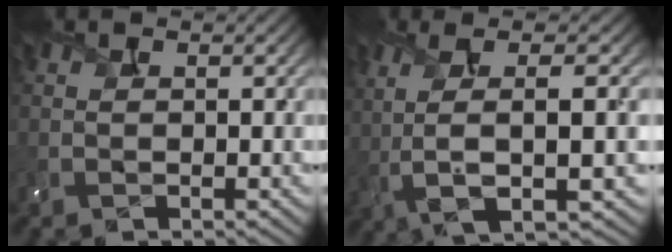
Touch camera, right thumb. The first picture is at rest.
{"total": 7.4, "force": [1.4, 1.5, 7.1], "torque": [-0.136, 0.008, 0.027]}